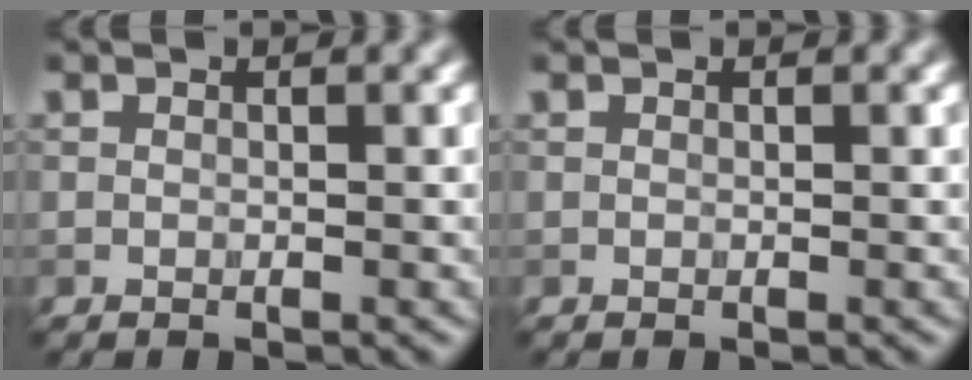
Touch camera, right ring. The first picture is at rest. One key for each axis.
{"total": 0.0}